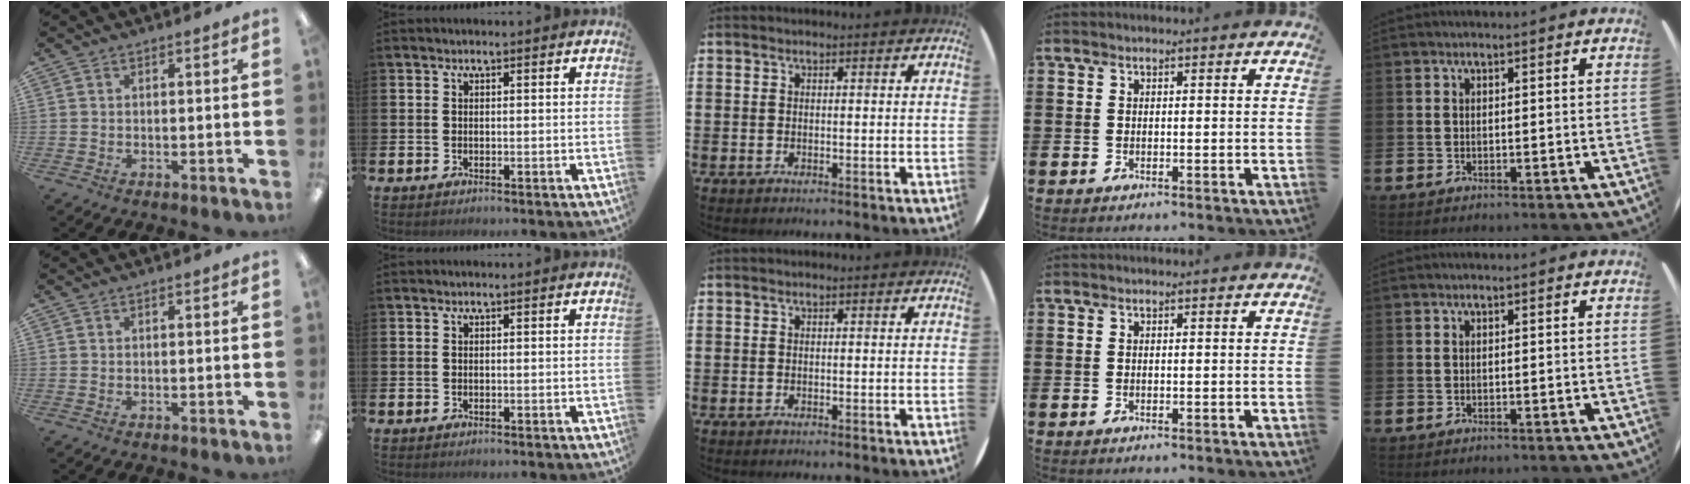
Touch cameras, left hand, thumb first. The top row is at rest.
{}